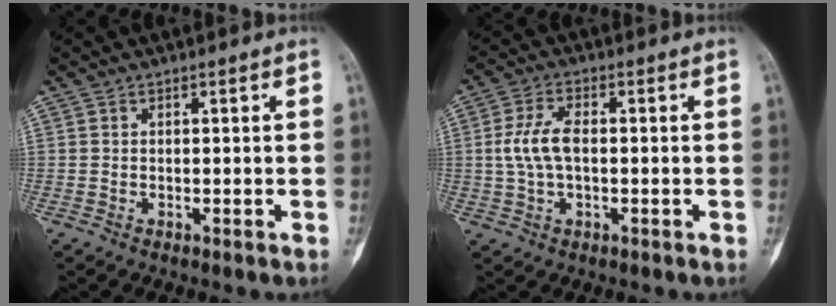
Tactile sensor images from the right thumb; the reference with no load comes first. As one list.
[{"total": 6.5, "force": [0.1, 3.2, 5.6], "torque": [-0.126, 0.014, -0.002]}]